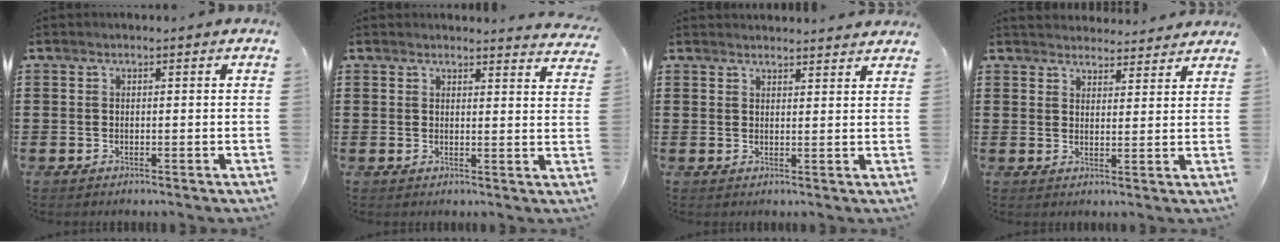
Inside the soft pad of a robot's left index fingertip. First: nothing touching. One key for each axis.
{"total": 2.7, "fx": 2.7, "fy": -0.2, "fz": 0.2, "tx": -0.005, "ty": -0.014, "tz": 0.050}
{"total": 2.1, "fx": 2.1, "fy": -0.1, "fz": 0.0, "tx": -0.005, "ty": -0.003, "tz": 0.041}
{"total": 3.4, "fx": 3.4, "fy": 0.4, "fz": -0.1, "tx": 0.000, "ty": -0.015, "tz": 0.062}